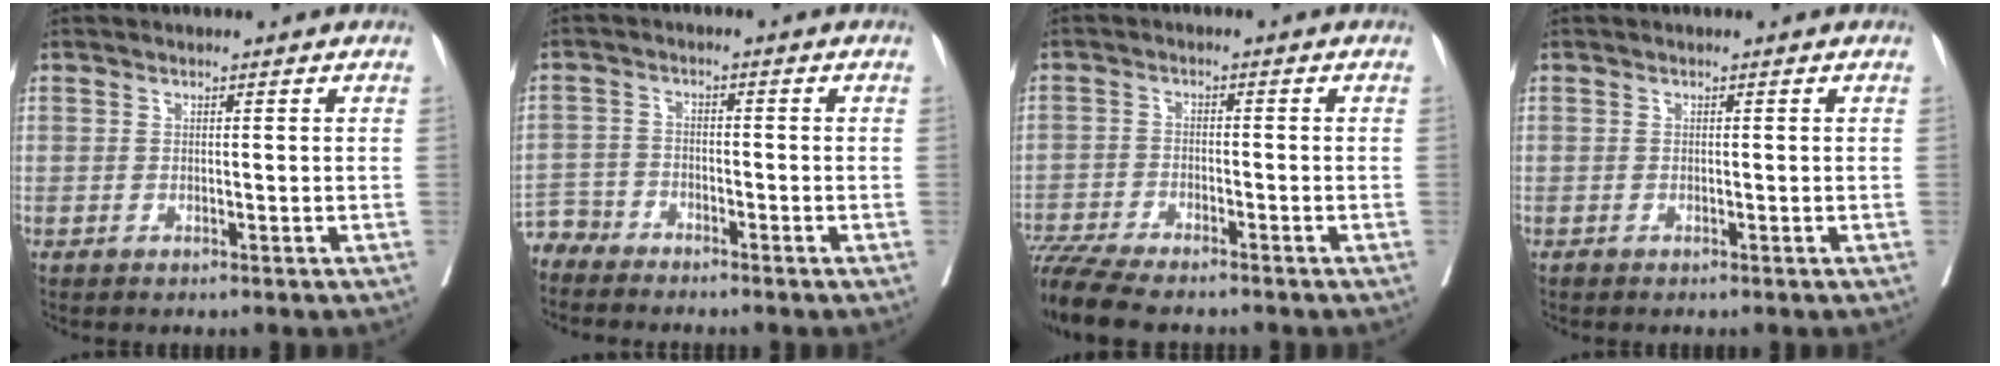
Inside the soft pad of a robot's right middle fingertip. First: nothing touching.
{"total": 4.6, "force": [-4.4, 0.9, -0.9], "torque": [0.021, -0.005, -0.089]}
{"total": 10.3, "force": [-9.1, 1.3, 4.7], "torque": [-0.077, -0.014, -0.150]}
{"total": 0.0}